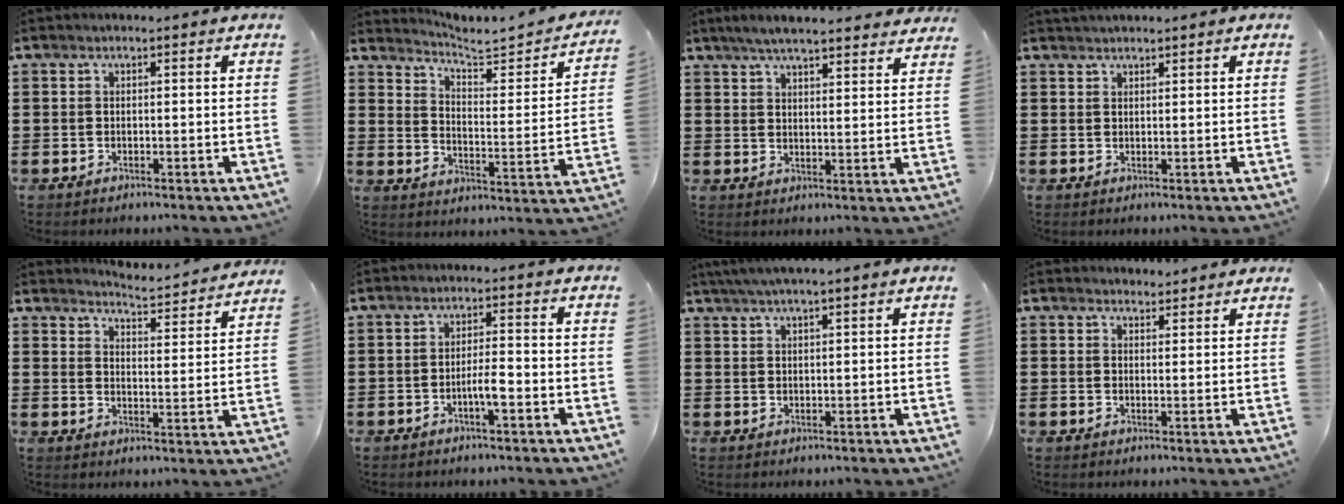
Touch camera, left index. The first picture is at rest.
{"total": 3.6, "force": [3.3, 0.1, 1.4], "torque": [-0.042, -0.032, 0.044]}
{"total": 4.9, "force": [4.5, 0.5, 2.0], "torque": [-0.051, -0.010, 0.082]}
{"total": 1.2, "force": [1.2, 0.2, 0.3], "torque": [-0.007, 0.001, 0.023]}
{"total": 3.6, "force": [3.6, -0.4, 0.3], "torque": [-0.018, -0.038, 0.055]}
{"total": 3.5, "force": [-1.5, 0.7, 3.1], "torque": [-0.063, 0.003, -0.030]}
{"total": 2.9, "force": [2.3, -0.1, 1.7], "torque": [-0.037, 0.003, 0.043]}
{"total": 2.1, "force": [2.0, 0.5, 0.0], "torque": [-0.005, 0.000, 0.040]}